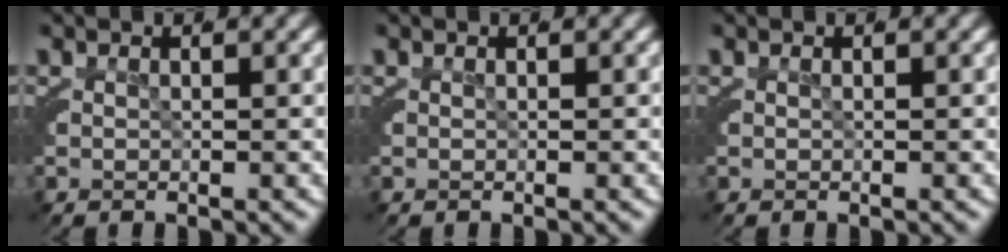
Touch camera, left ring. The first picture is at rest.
{"total": 0.0}
{"total": 0.0}